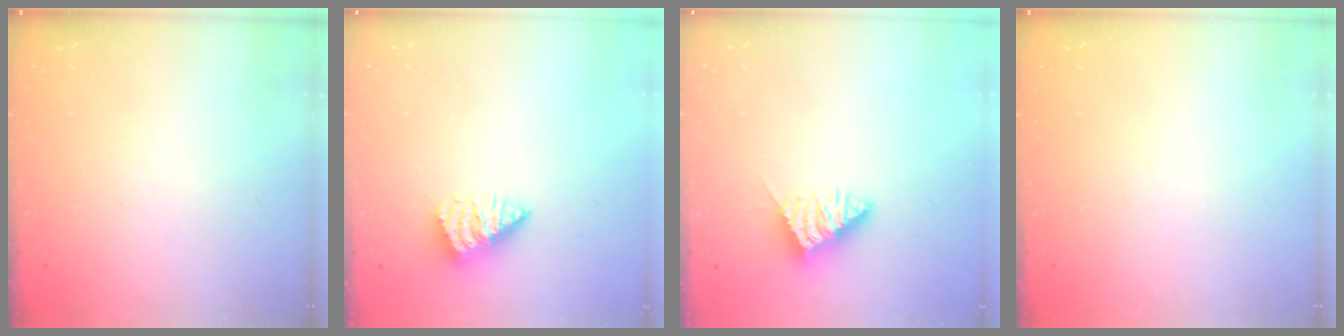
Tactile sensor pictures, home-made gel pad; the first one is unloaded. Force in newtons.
{"total": 1.9, "press": 1.9, "slide": 0.4}
{"total": 3.4, "press": 3.3, "slide": 0.3}
{"total": 0.0}